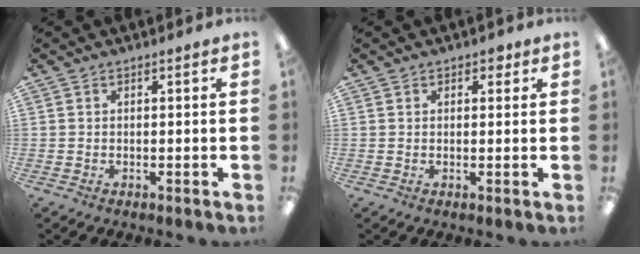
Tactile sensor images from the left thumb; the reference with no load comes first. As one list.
[{"total": 1.9, "force": [1.1, 1.3, 0.9], "torque": [-0.003, -0.002, 0.016]}]